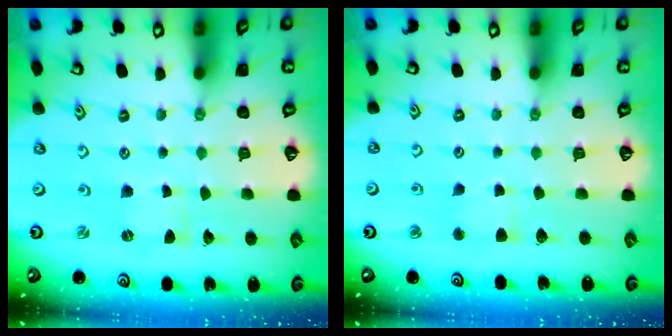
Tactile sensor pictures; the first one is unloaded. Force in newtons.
{"total": 2.5, "press": 2.4, "slide": 0.5}